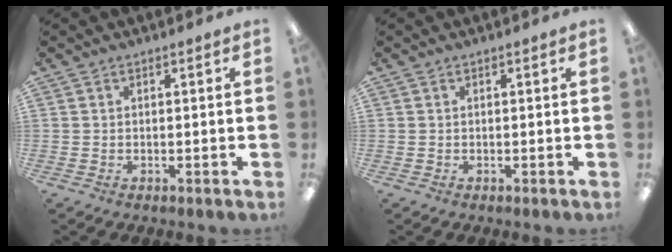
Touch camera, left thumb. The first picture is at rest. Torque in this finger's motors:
{"motor_torque": [0.00, 0.00, 0.00, 0.00, 0.00]}